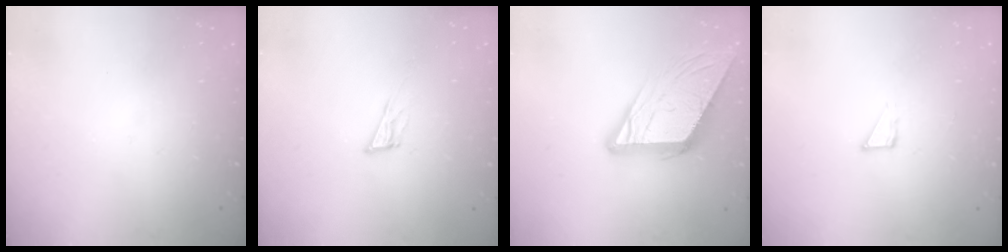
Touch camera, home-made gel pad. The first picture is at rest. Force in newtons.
{"total": 8.7, "press": 8.3, "slide": 2.6}
{"total": 14.0, "press": 13.9, "slide": 1.4}
{"total": 3.4, "press": 3.4, "slide": 0.3}